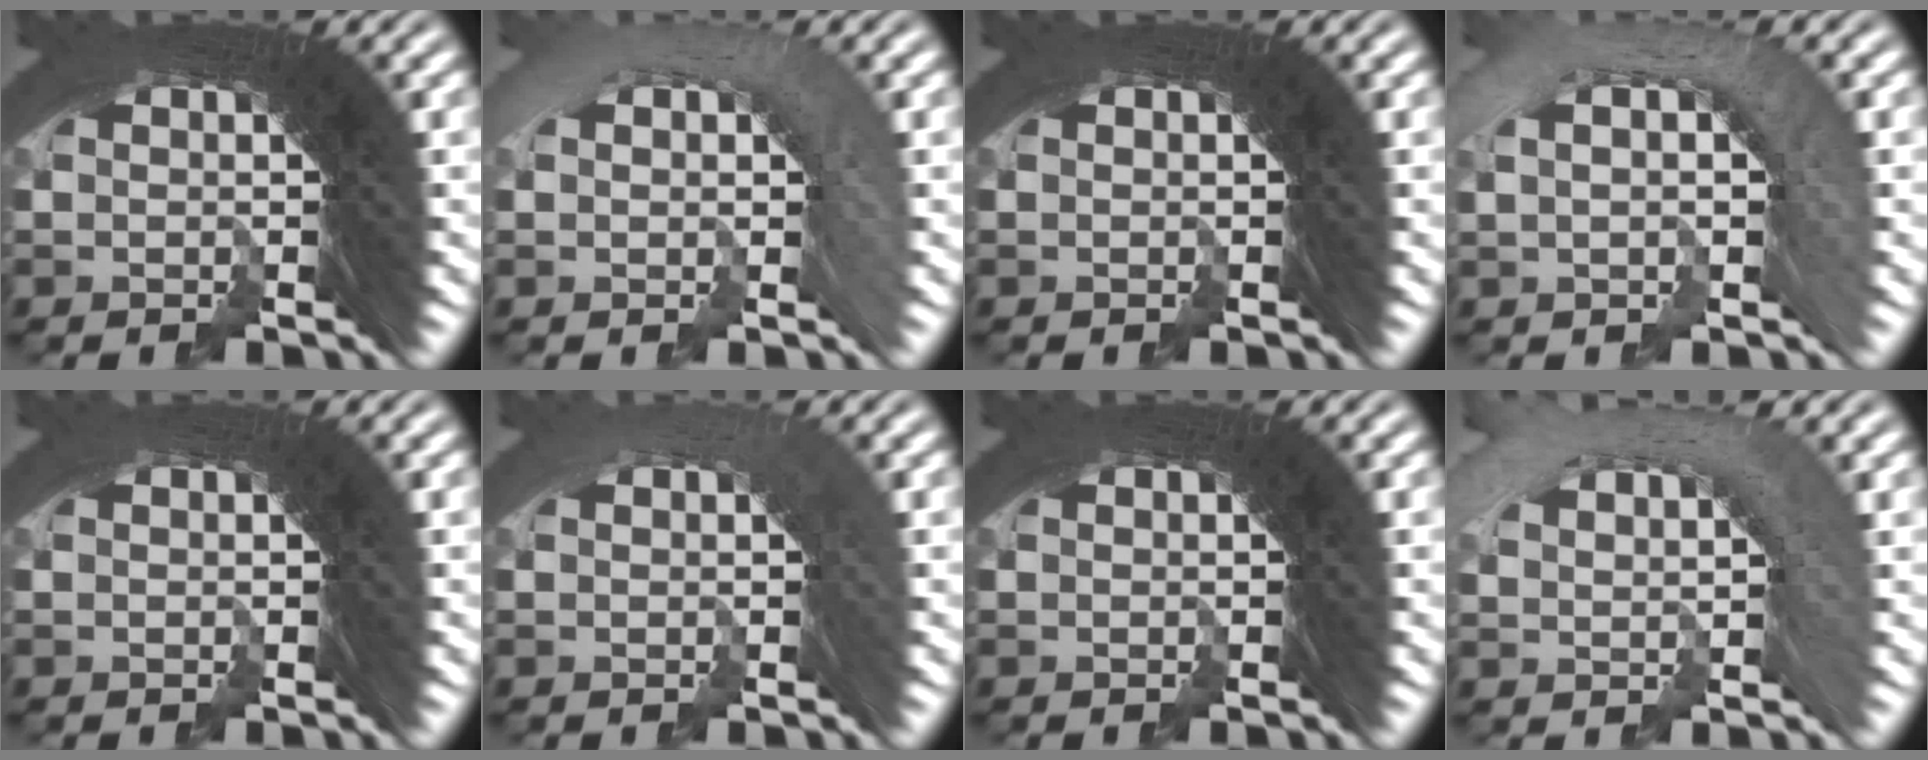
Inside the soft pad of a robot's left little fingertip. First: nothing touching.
{"total": 3.5, "force": [-3.1, 0.7, -1.5], "torque": [0.024, -0.010, -0.045]}
{"total": 0.0}
{"total": 3.5, "force": [-3.0, 1.6, -0.4], "torque": [0.008, 0.008, -0.053]}
{"total": 0.8, "force": [-0.4, -0.4, -0.6], "torque": [0.007, -0.004, -0.005]}
{"total": 3.4, "force": [-2.0, -1.3, -2.4], "torque": [0.031, -0.013, -0.023]}
{"total": 0.0}
{"total": 3.1, "force": [-2.3, 2.1, -0.1], "torque": [-0.005, -0.003, -0.037]}